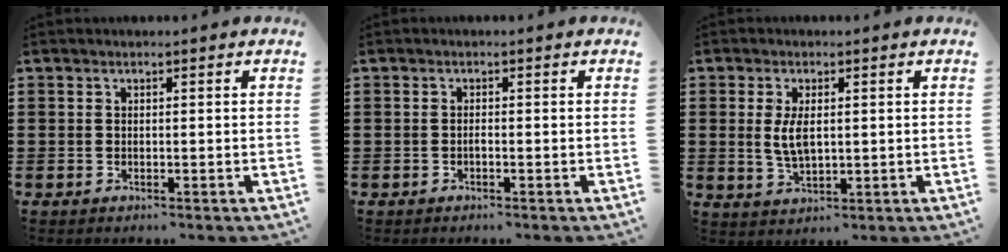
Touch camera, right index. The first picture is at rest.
{"total": 0.6, "force": [-0.3, 0.0, 0.5], "torque": [-0.009, -0.003, -0.005]}
{"total": 4.5, "force": [0.5, 2.1, 4.0], "torque": [-0.087, 0.003, 0.006]}